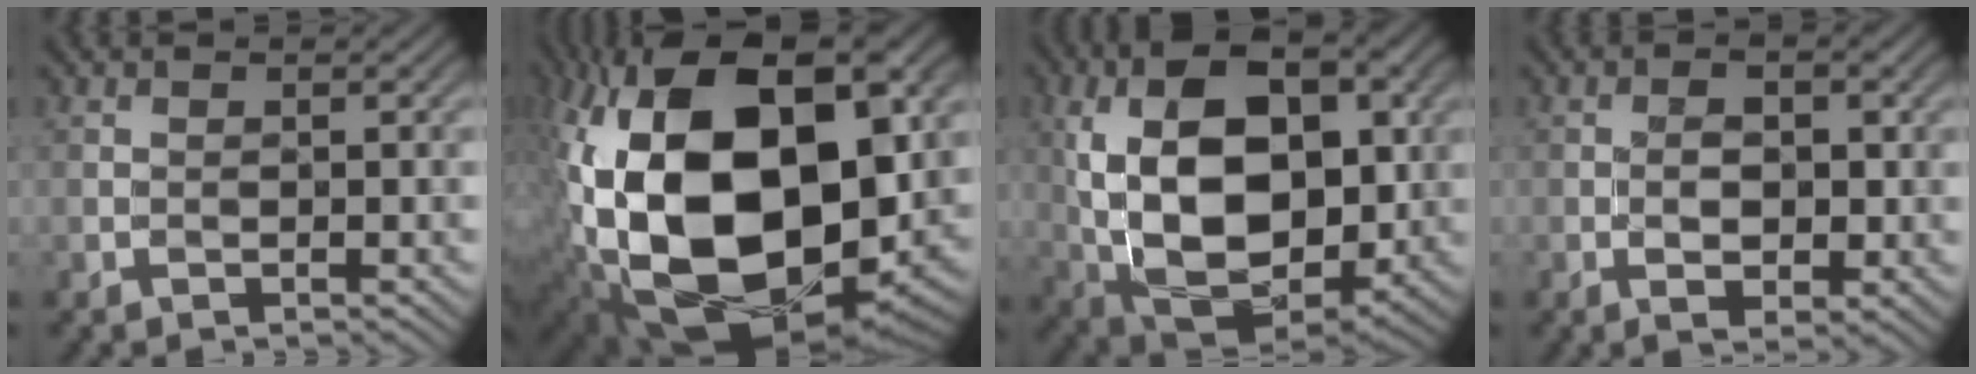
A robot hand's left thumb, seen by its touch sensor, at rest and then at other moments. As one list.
[{"total": 21.3, "force": [1.1, 13.5, 16.4], "torque": [-0.394, -0.032, 0.047]}, {"total": 16.8, "force": [2.4, 10.6, 12.8], "torque": [-0.241, -0.002, 0.049]}, {"total": 3.5, "force": [-0.1, 1.8, 3.1], "torque": [-0.049, -0.006, 0.004]}]